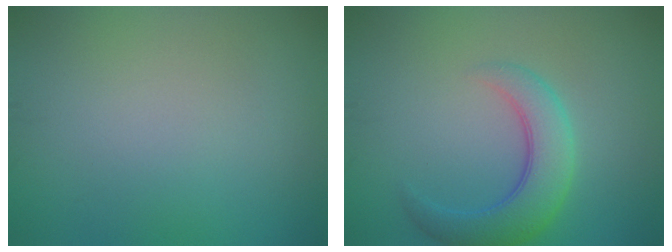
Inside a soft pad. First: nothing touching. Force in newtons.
{"total": 4.8, "press": 4.8, "slide": 0.2}